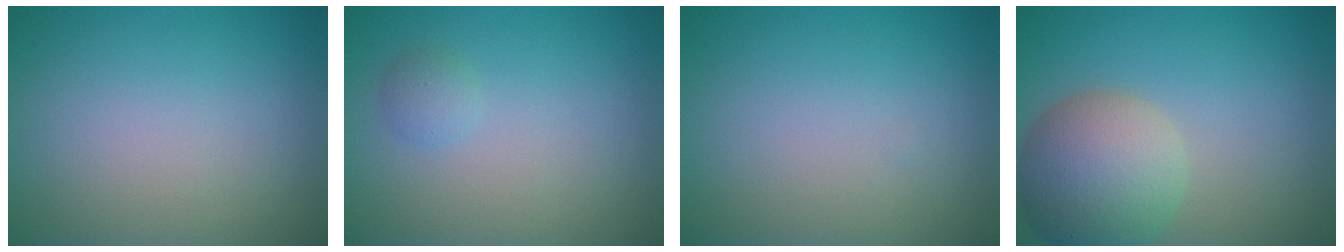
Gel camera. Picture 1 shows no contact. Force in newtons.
{"total": 1.1, "press": 1.1, "slide": 0.1}
{"total": 0.0}
{"total": 7.6, "press": 7.5, "slide": 0.5}